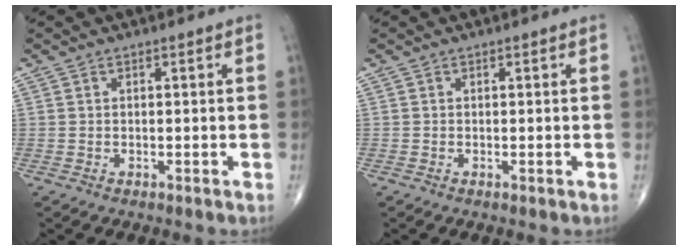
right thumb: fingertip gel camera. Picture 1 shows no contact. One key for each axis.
{"total": 0.0}